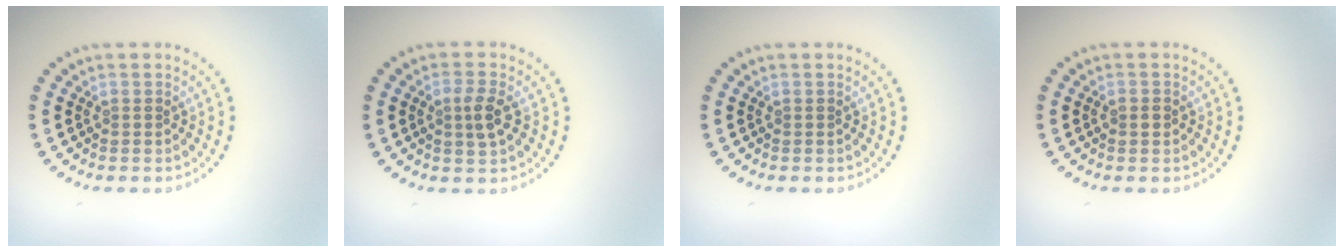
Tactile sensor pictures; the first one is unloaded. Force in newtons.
{"total": 2.3, "press": 2.2, "slide": 0.5}
{"total": 0.0}
{"total": 1.3, "press": 1.3, "slide": 0.1}